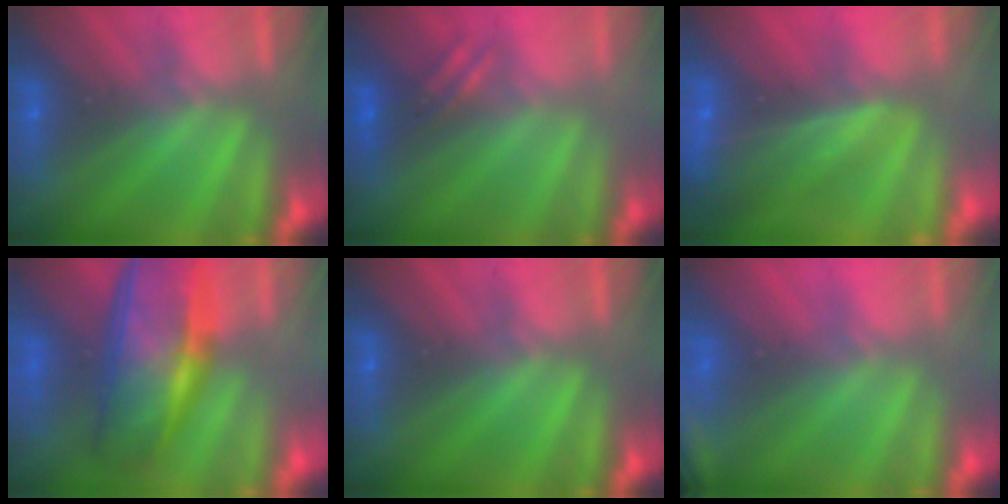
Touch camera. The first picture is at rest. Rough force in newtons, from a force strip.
{"total": 2.5}
{"total": 9.4}
{"total": 7.5}
{"total": 0.0}
{"total": 2.4}